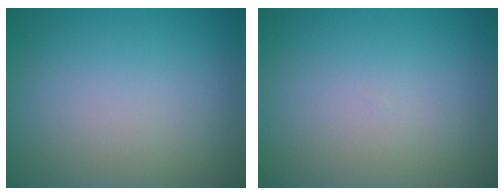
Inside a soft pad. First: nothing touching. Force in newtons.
{"total": 0.0}